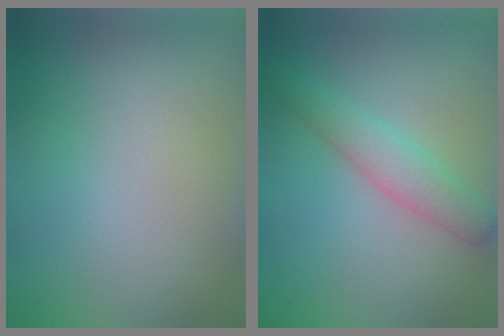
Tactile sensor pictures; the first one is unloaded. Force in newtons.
{"total": 2.9, "press": 2.9, "slide": 0.1}